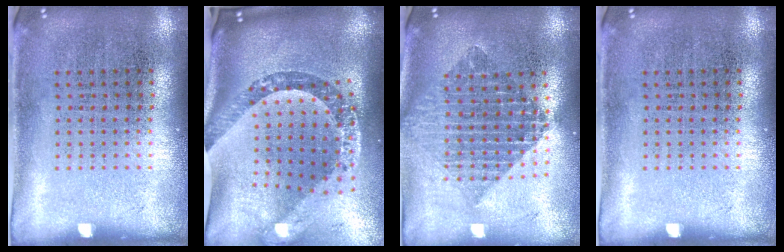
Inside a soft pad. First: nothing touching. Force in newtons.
{"total": 3.7, "press": 2.6, "slide": 2.6}
{"total": 2.1, "press": 1.7, "slide": 1.3}
{"total": 0.0}